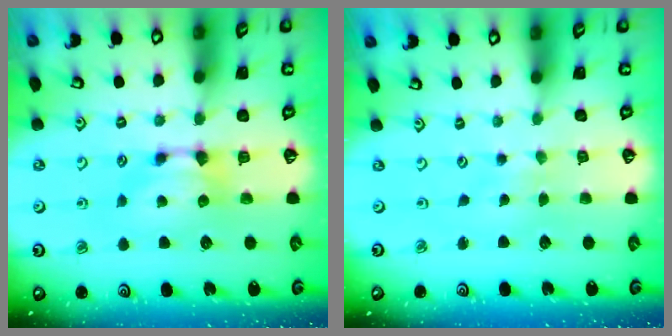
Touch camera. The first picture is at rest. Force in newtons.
{"total": 3.5, "press": 3.5, "slide": 0.1}